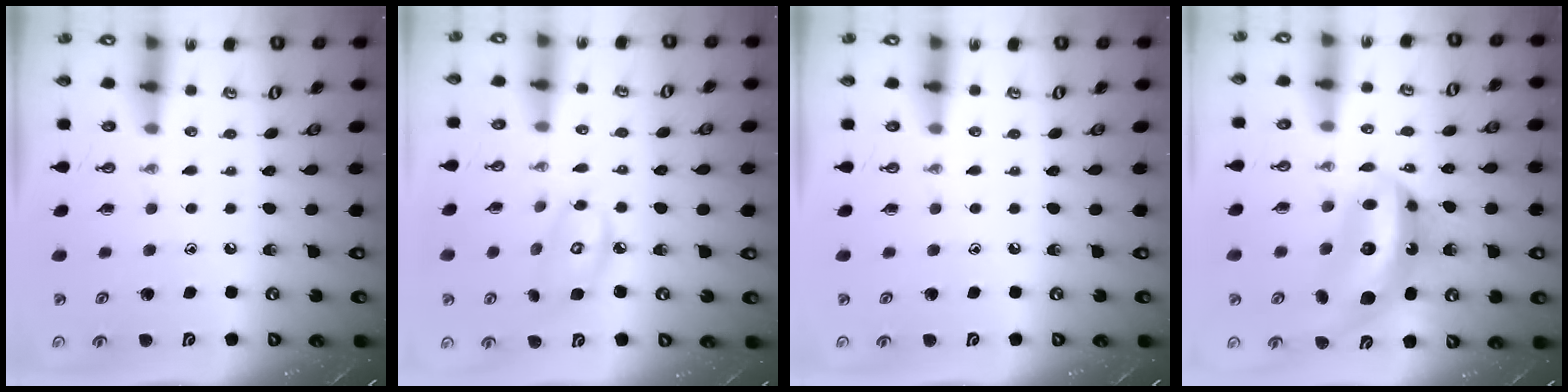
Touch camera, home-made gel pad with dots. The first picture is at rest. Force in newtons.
{"total": 7.6, "press": 7.6, "slide": 0.4}
{"total": 0.0}
{"total": 13.7, "press": 13.6, "slide": 1.8}